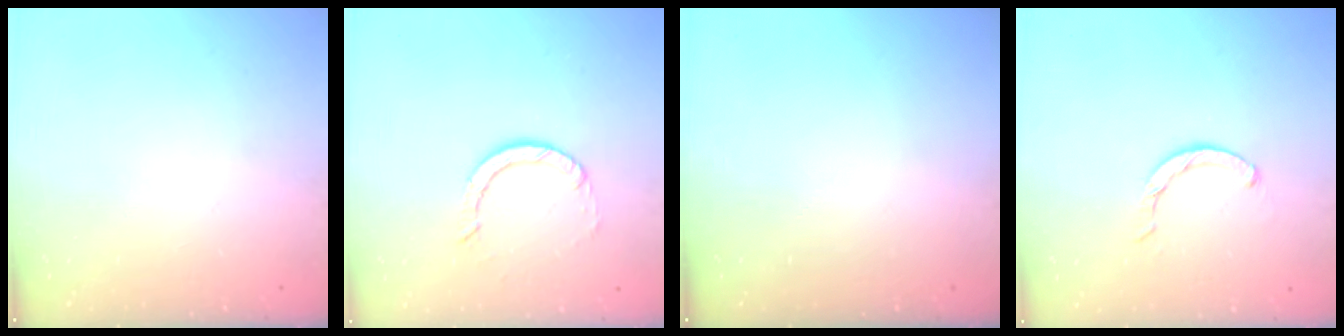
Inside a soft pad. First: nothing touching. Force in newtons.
{"total": 2.9, "press": 2.9, "slide": 0.2}
{"total": 0.0}
{"total": 3.3, "press": 3.3, "slide": 0.3}